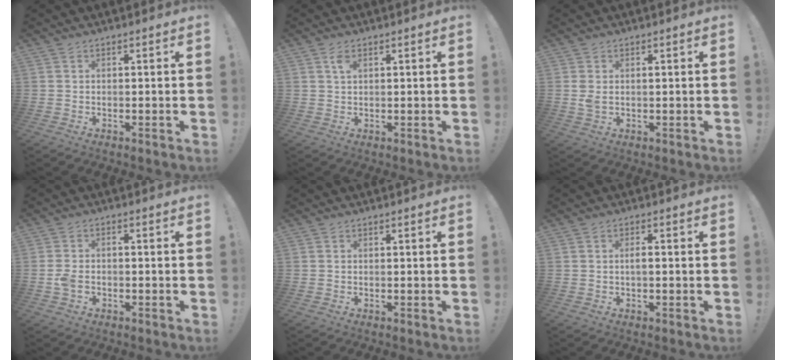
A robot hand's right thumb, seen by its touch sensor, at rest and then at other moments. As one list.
[{"total": 2.2, "force": [1.1, 1.0, 1.7], "torque": [-0.029, -0.002, 0.017]}, {"total": 1.9, "force": [0.6, 1.0, 1.5], "torque": [-0.031, 0.003, 0.009]}, {"total": 3.0, "force": [-1.6, 1.7, 1.9], "torque": [-0.042, 0.008, -0.030]}, {"total": 0.0}, {"total": 2.1, "force": [-0.6, 0.4, 2.0], "torque": [-0.041, 0.007, -0.011]}]